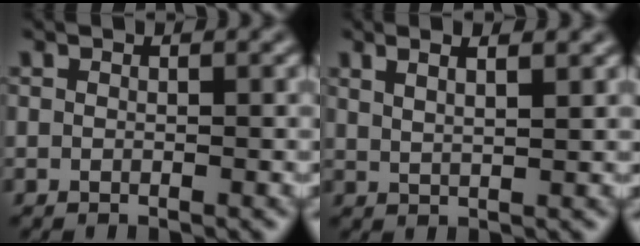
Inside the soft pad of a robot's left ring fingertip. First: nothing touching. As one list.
[{"total": 4.1, "force": [2.7, 1.6, 2.7], "torque": [-0.015, 0.020, 0.012]}]